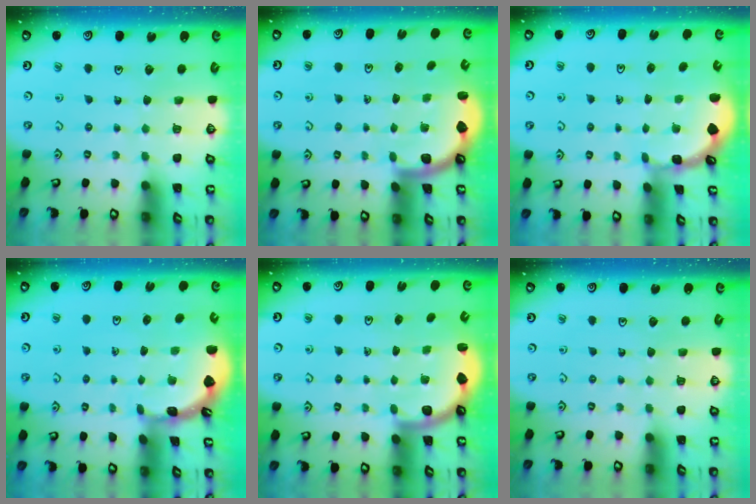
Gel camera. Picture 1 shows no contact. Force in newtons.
{"total": 1.6, "press": 1.6, "slide": 0.1}
{"total": 1.5, "press": 1.5, "slide": 0.1}
{"total": 1.8, "press": 1.8, "slide": 0.1}
{"total": 2.4, "press": 2.3, "slide": 0.6}
{"total": 0.0}